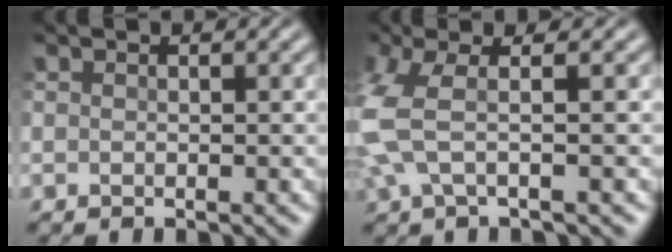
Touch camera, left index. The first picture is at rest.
{"total": 5.1, "force": [-0.1, 2.1, 4.6], "torque": [-0.127, 0.005, -0.010]}